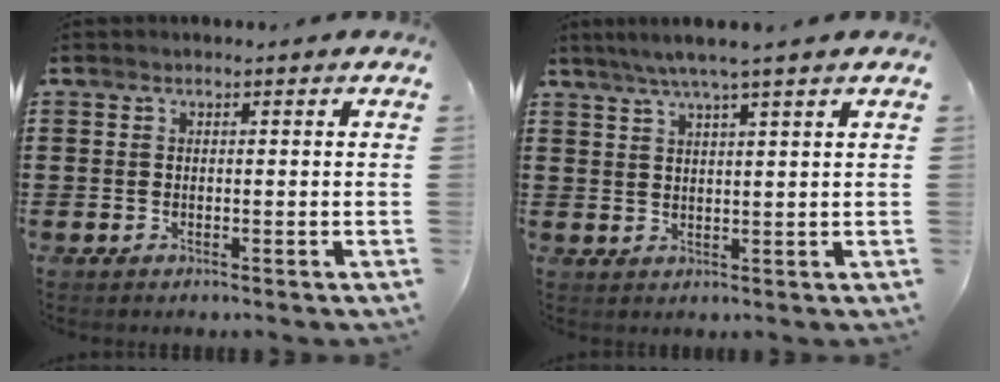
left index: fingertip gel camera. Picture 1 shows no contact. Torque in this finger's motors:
{"motor_torque": [1.09, -1.05, 0.28, 0.16]}